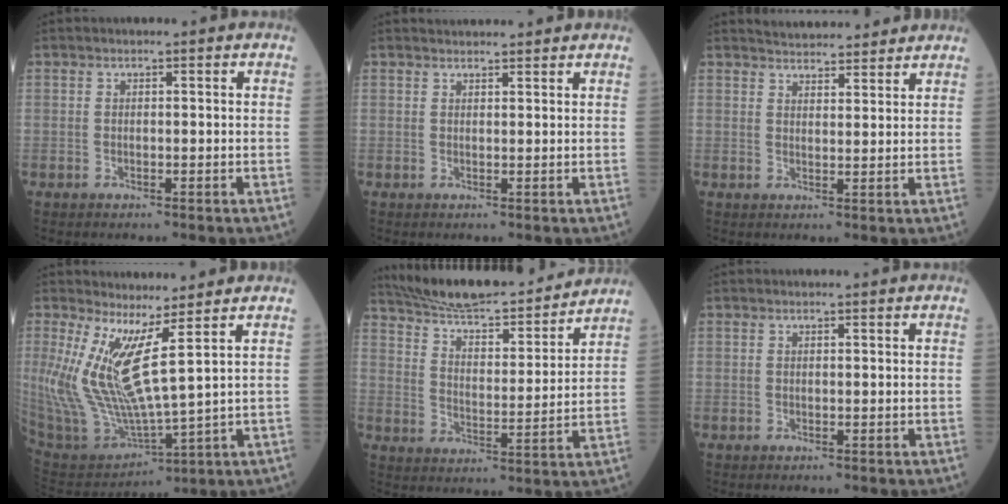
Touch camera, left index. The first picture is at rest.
{"total": 3.5, "force": [3.4, 0.4, 0.6], "torque": [-0.009, 0.022, 0.046]}
{"total": 8.5, "force": [8.1, 1.6, 2.1], "torque": [-0.027, 0.014, 0.106]}
{"total": 11.3, "force": [4.0, 1.0, 10.6], "torque": [-0.245, -0.020, 0.102]}
{"total": 20.0, "force": [18.3, 2.6, 7.7], "torque": [-0.124, 0.004, 0.277]}
{"total": 0.0}